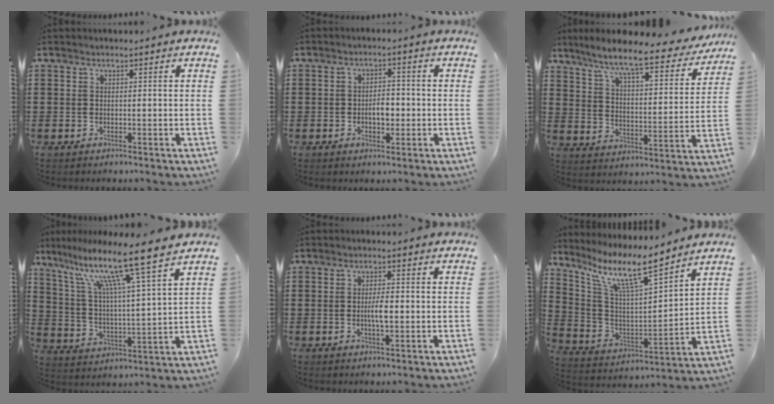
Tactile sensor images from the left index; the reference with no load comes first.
{"total": 3.3, "force": [-0.6, 1.7, 2.8], "torque": [-0.047, 0.000, -0.015]}
{"total": 9.0, "force": [7.4, 0.3, 5.1], "torque": [-0.126, -0.047, 0.120]}
{"total": 12.0, "force": [9.0, -0.1, 7.9], "torque": [-0.175, -0.050, 0.143]}
{"total": 3.3, "force": [-0.4, 0.8, 3.2], "torque": [-0.058, 0.001, -0.007]}
{"total": 11.3, "force": [8.4, 1.4, 7.4], "torque": [-0.171, -0.043, 0.142]}